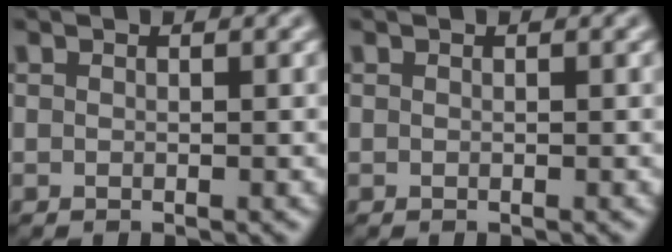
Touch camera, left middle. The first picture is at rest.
{"total": 0.0}